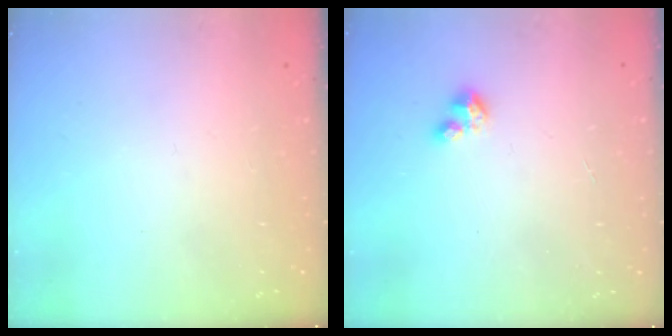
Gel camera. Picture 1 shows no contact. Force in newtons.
{"total": 1.9, "press": 1.9, "slide": 0.3}